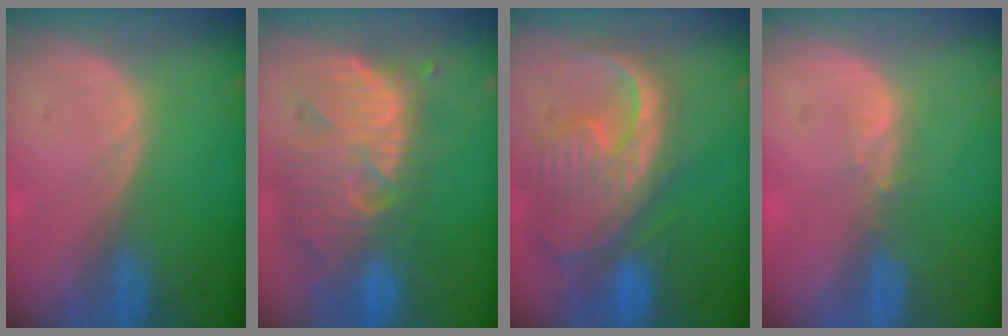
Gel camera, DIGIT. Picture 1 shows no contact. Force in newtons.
{"total": 12.4, "press": 11.0, "slide": 5.7}
{"total": 12.7, "press": 10.9, "slide": 6.5}
{"total": 1.1, "press": 1.0, "slide": 0.4}